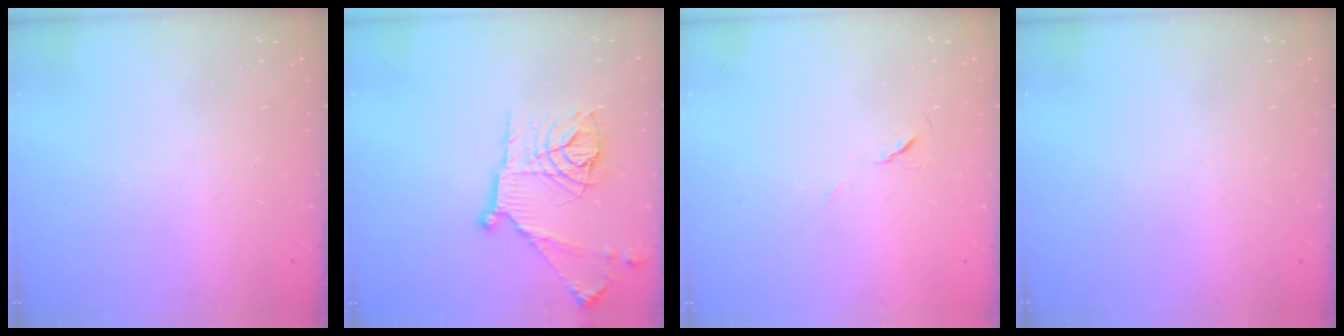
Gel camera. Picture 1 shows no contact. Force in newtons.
{"total": 18.2, "press": 18.2, "slide": 1.2}
{"total": 6.0, "press": 5.5, "slide": 2.3}
{"total": 0.0}